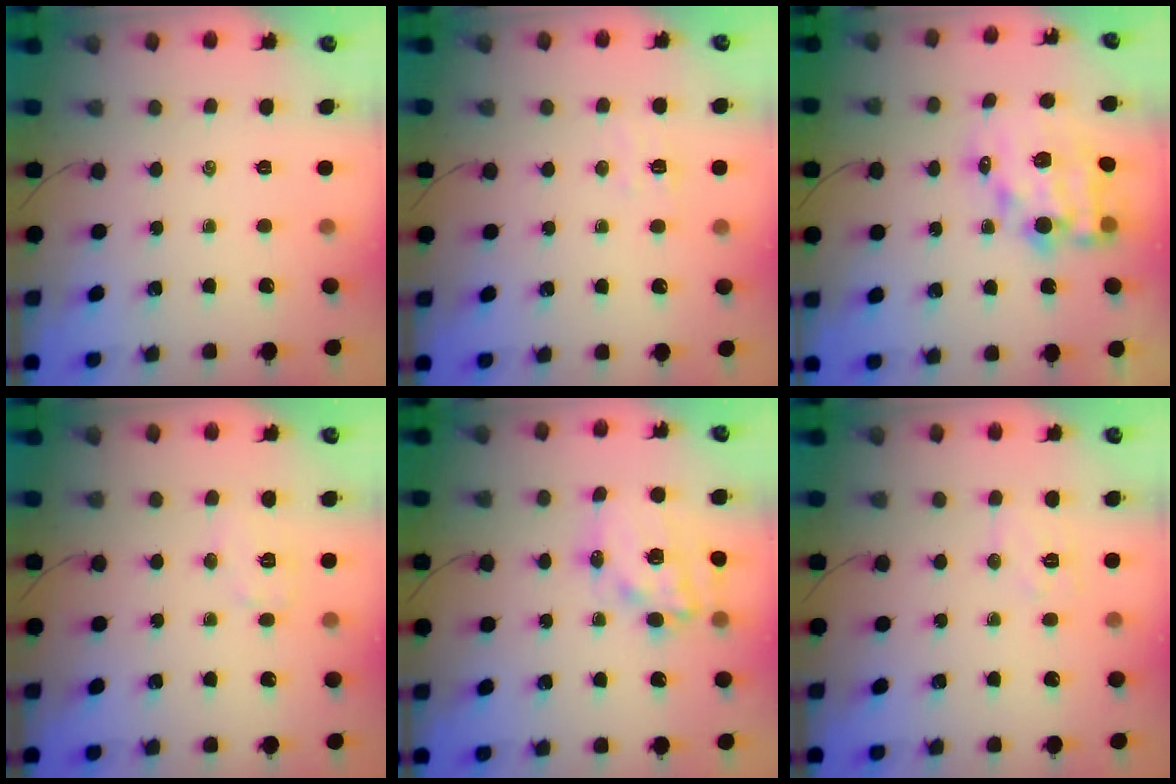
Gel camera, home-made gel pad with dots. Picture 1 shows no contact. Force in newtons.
{"total": 5.1, "press": 5.1, "slide": 0.8}
{"total": 14.0, "press": 13.6, "slide": 3.5}
{"total": 5.8, "press": 5.8, "slide": 0.7}
{"total": 14.8, "press": 14.5, "slide": 3.3}
{"total": 6.5, "press": 6.4, "slide": 1.1}